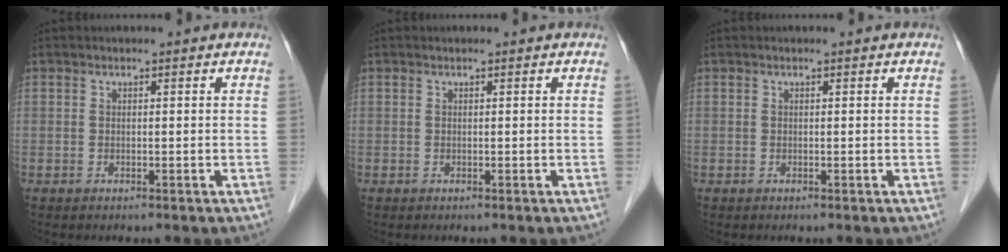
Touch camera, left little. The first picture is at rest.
{"total": 0.0}
{"total": 0.0}